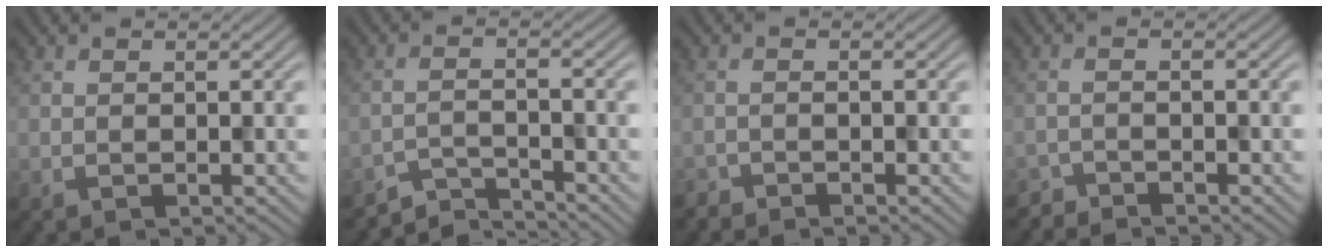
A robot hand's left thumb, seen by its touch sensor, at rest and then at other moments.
{"total": 3.8, "force": [-3.7, 0.3, 0.8], "torque": [-0.011, 0.001, -0.077]}
{"total": 1.3, "force": [-1.3, 0.1, 0.1], "torque": [-0.002, -0.003, -0.030]}
{"total": 2.0, "force": [-2.0, 0.1, 0.2], "torque": [-0.002, -0.004, -0.045]}